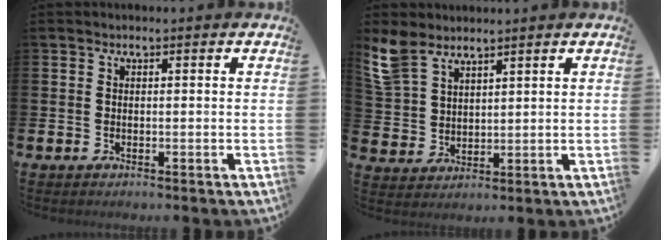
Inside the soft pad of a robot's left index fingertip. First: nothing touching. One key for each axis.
{"total": 6.7, "fx": 5.5, "fy": 3.0, "fz": 2.3, "tx": -0.061, "ty": -0.012, "tz": 0.104}